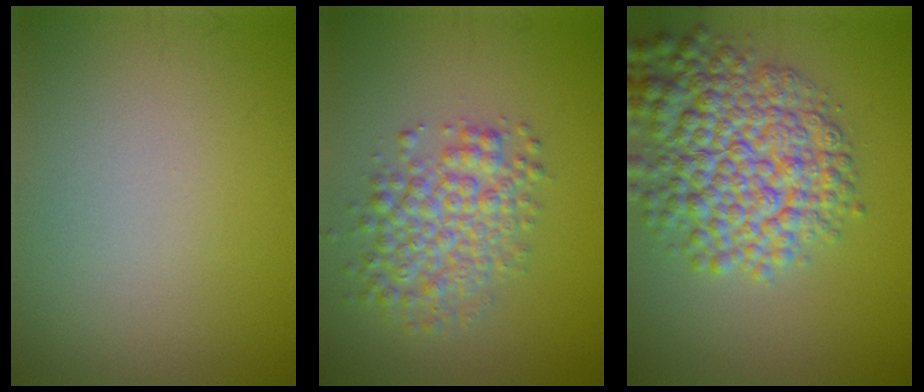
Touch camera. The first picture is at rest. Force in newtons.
{"total": 4.6, "press": 4.6, "slide": 0.2}
{"total": 8.4, "press": 8.4, "slide": 0.3}